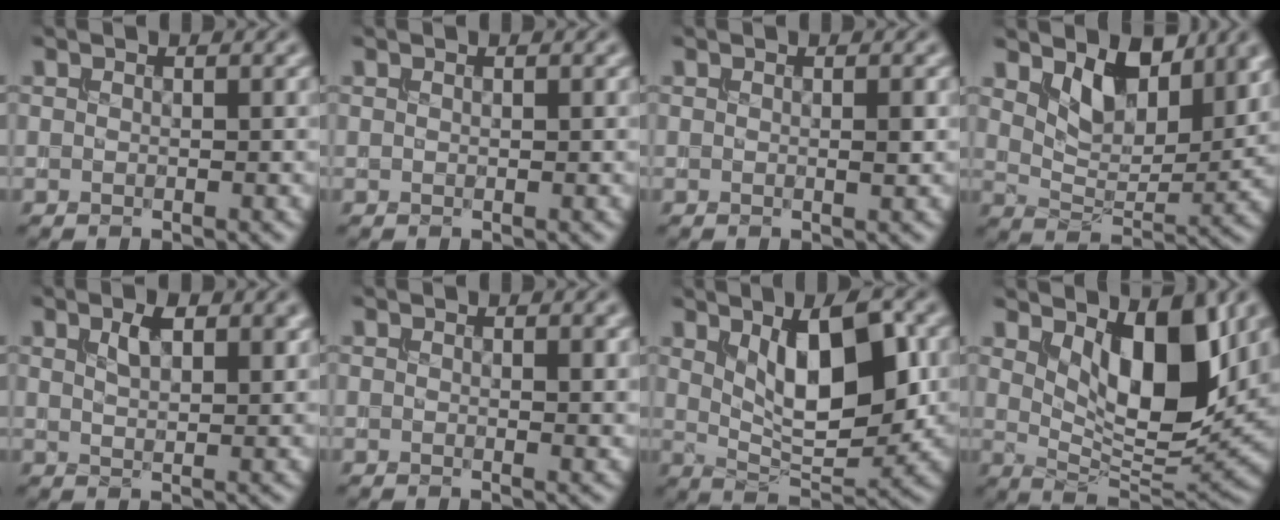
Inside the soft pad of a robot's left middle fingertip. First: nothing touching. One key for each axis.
{"total": 0.0}
{"total": 0.6, "fx": -0.1, "fy": 0.0, "fz": 0.6, "tx": -0.009, "ty": -0.002, "tz": -0.002}
{"total": 5.7, "fx": 3.2, "fy": 3.0, "fz": 3.6, "tx": -0.070, "ty": -0.017, "tz": 0.047}
{"total": 3.7, "fx": 1.7, "fy": 1.6, "fz": 2.9, "tx": -0.055, "ty": 0.002, "tz": 0.032}
{"total": 1.2, "fx": 0.5, "fy": 0.3, "fz": 1.1, "tx": -0.013, "ty": -0.004, "tz": 0.007}
{"total": 8.4, "fx": 2.2, "fy": 3.2, "fz": 7.5, "tx": -0.119, "ty": -0.003, "tz": 0.037}
{"total": 8.6, "fx": 3.1, "fy": 3.7, "fz": 7.1, "tx": -0.117, "ty": -0.020, "tz": 0.051}